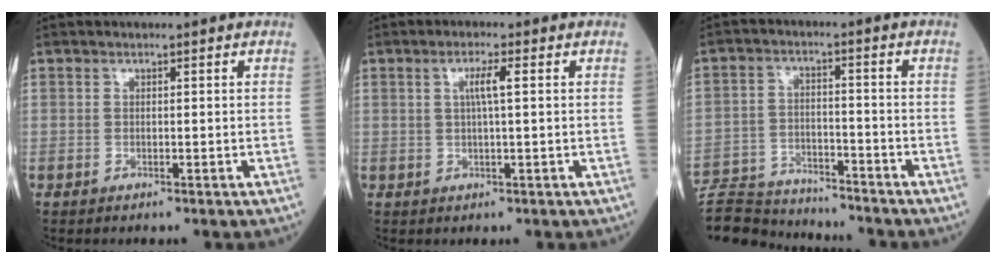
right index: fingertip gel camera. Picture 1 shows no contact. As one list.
[{"total": 2.9, "force": [0.7, -0.1, 2.9], "torque": [-0.055, 0.001, 0.011]}, {"total": 11.7, "force": [-11.4, 1.6, 2.1], "torque": [-0.037, 0.010, -0.192]}]